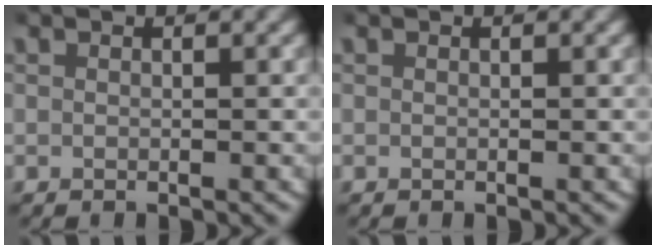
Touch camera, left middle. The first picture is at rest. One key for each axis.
{"total": 0.0}